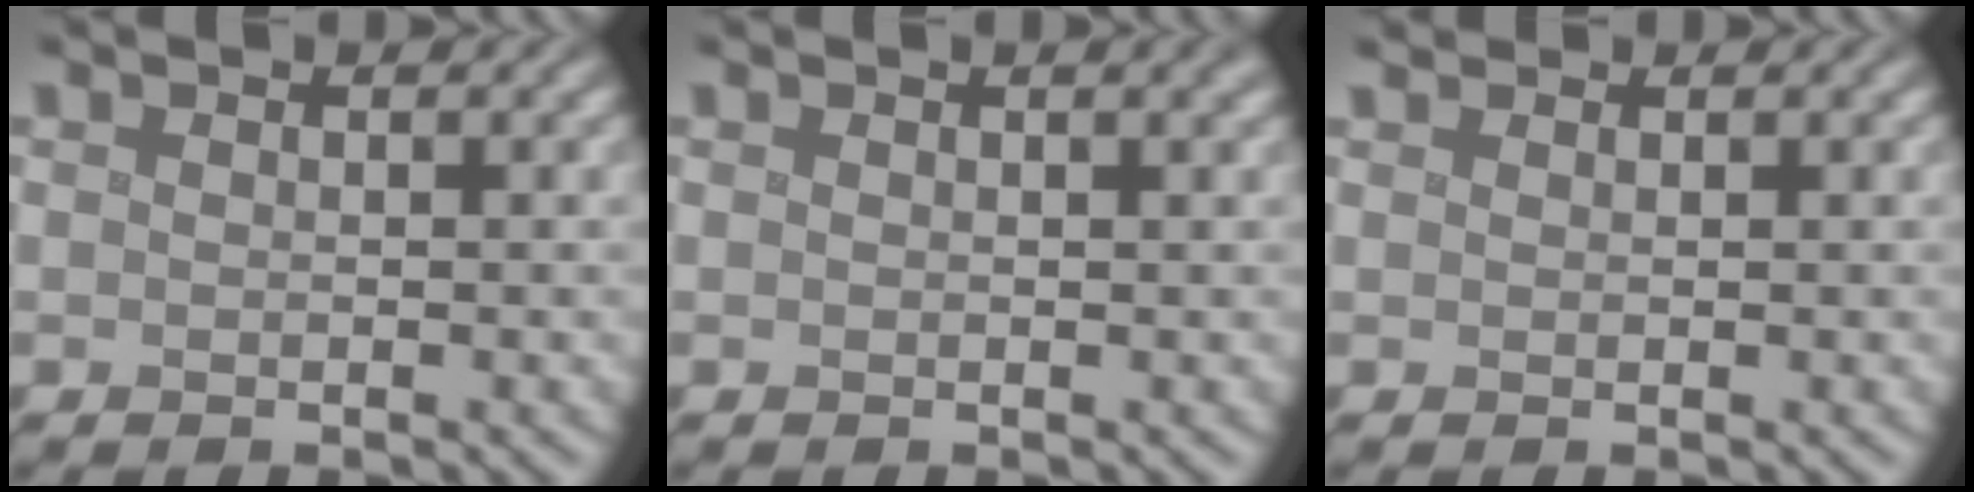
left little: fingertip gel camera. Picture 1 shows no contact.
{"total": 2.3, "force": [1.4, 1.0, 1.6], "torque": [0.001, 0.013, 0.001]}
{"total": 1.8, "force": [1.6, 0.7, 0.6], "torque": [-0.006, 0.007, 0.009]}